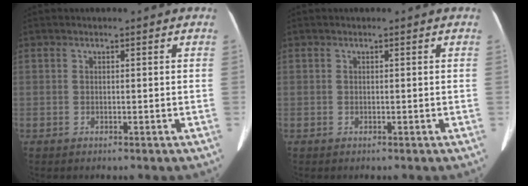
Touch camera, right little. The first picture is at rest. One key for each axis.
{"total": 0.0}